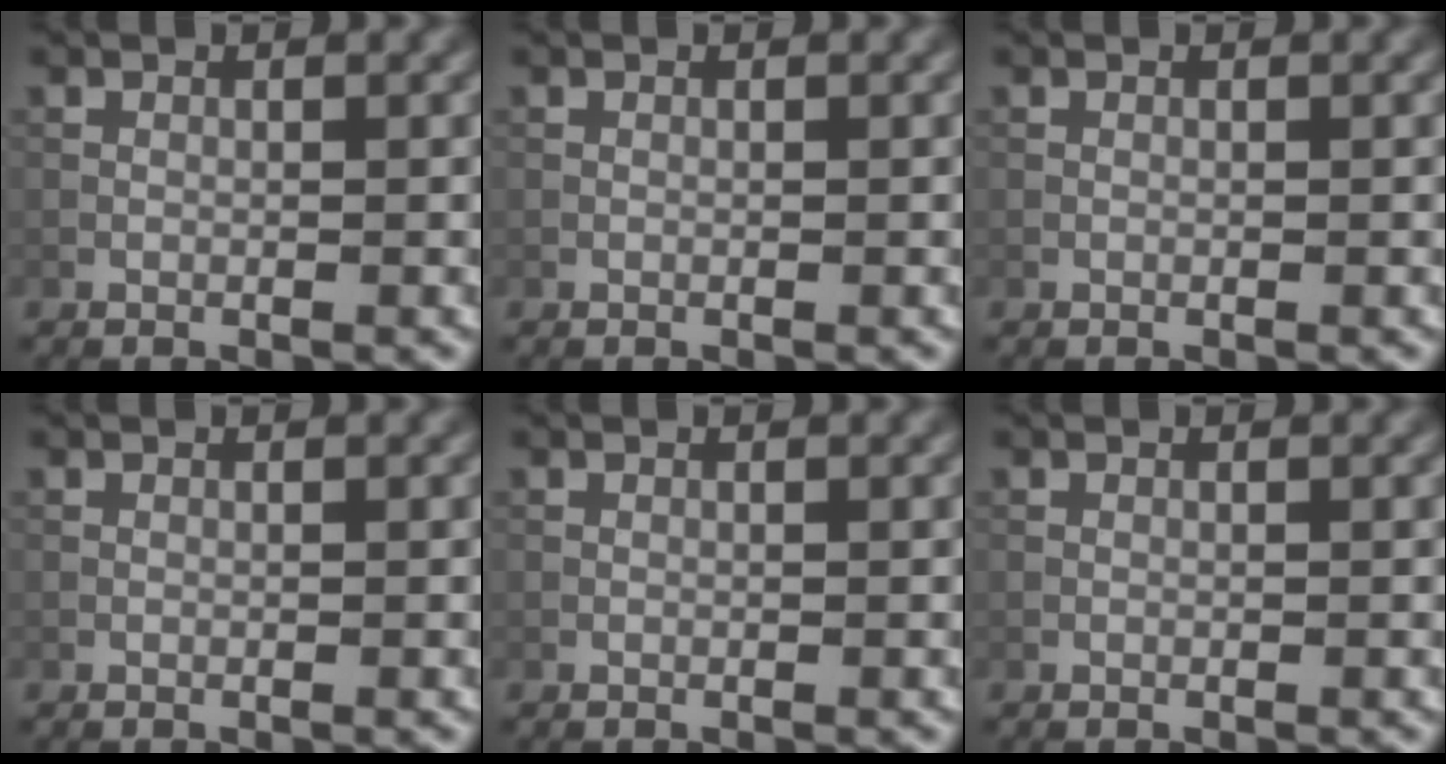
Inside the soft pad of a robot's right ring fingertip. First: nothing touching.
{"total": 0.0}
{"total": 0.0}
{"total": 0.0}
{"total": 0.0}
{"total": 0.0}